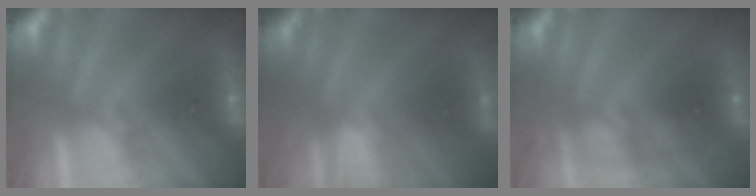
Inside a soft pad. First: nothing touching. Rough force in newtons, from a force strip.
{"total": 1.4}
{"total": 2.7}